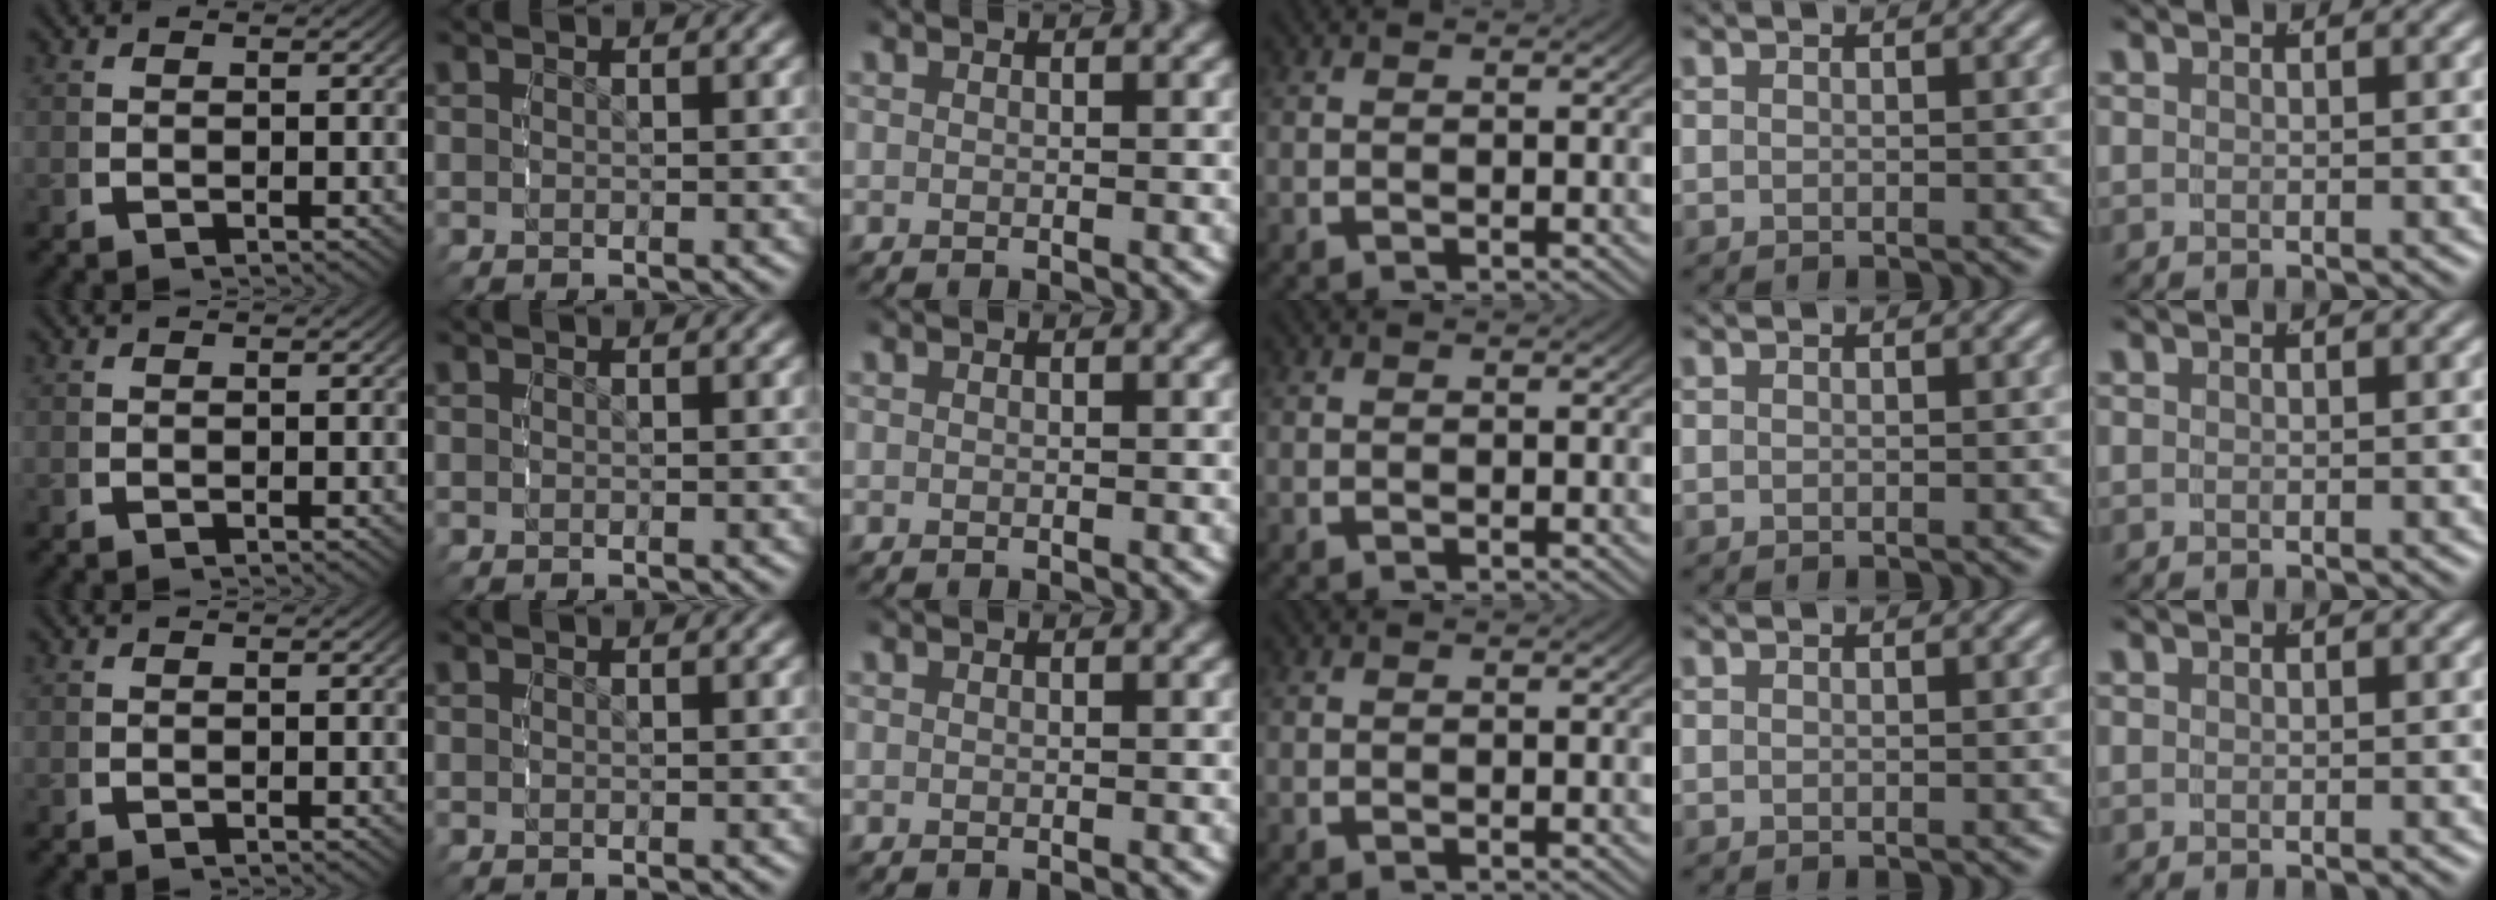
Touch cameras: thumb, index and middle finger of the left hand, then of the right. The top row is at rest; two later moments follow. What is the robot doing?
{"motion": "reach", "object": "pen bag"}